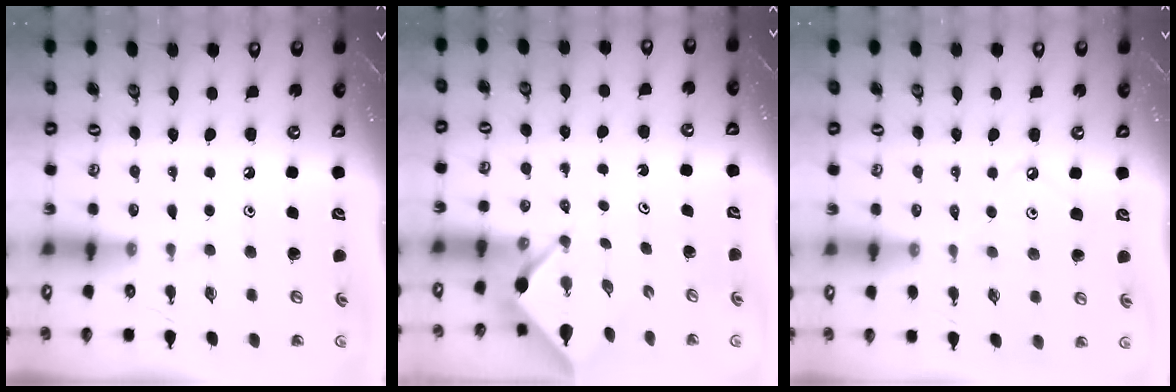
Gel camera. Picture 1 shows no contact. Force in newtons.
{"total": 2.5, "press": 2.5, "slide": 0.3}
{"total": 3.2, "press": 3.2, "slide": 0.5}